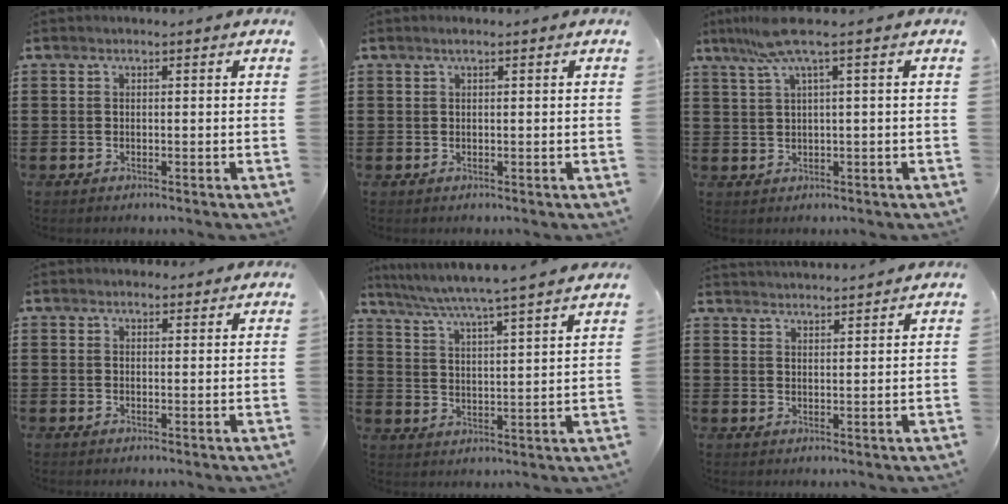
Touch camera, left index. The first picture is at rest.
{"total": 0.8, "force": [0.5, 0.1, 0.6], "torque": [-0.011, 0.002, 0.008]}
{"total": 5.5, "force": [2.3, 0.1, 5.0], "torque": [-0.108, -0.001, 0.039]}
{"total": 2.0, "force": [1.9, 0.7, 0.2], "torque": [-0.008, 0.003, 0.037]}
{"total": 5.0, "force": [4.5, -1.1, 1.9], "torque": [-0.057, -0.037, 0.070]}
{"total": 2.9, "force": [2.9, -0.4, -0.2], "torque": [-0.004, -0.013, 0.055]}